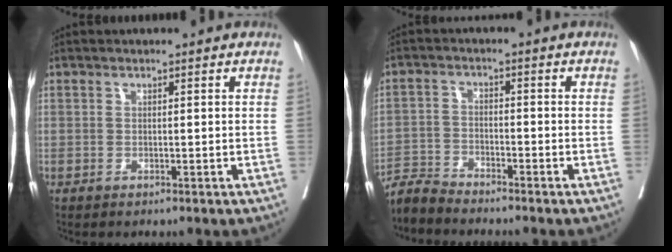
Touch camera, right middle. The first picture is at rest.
{"total": 3.9, "force": [-3.8, -0.4, -0.4], "torque": [0.011, -0.015, -0.074]}